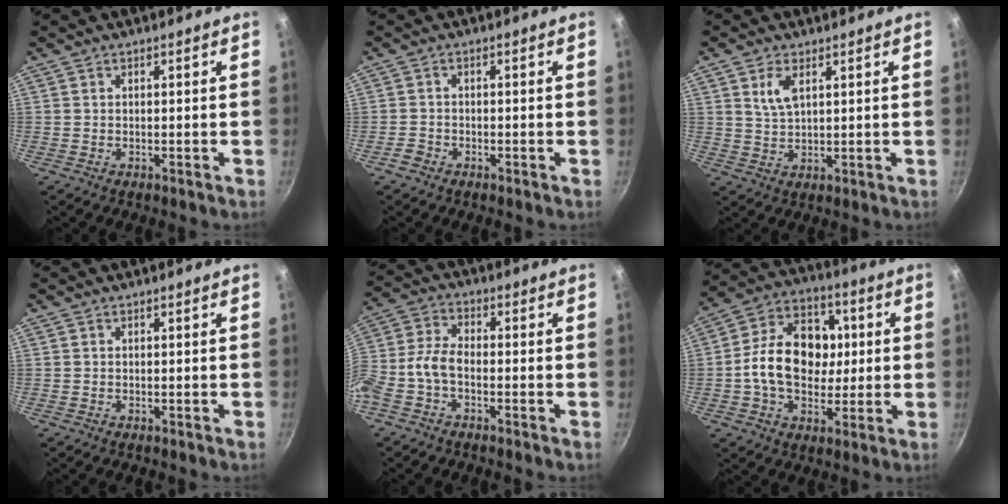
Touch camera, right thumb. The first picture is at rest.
{"total": 1.8, "force": [-1.4, 1.0, 0.5], "torque": [-0.013, 0.012, -0.028]}
{"total": 2.9, "force": [1.4, 1.9, 1.8], "torque": [-0.028, -0.005, 0.026]}
{"total": 0.0}
{"total": 6.5, "force": [-2.8, 3.3, 4.9], "torque": [-0.119, 0.033, -0.070]}
{"total": 16.8, "force": [0.5, 12.4, 11.4], "torque": [-0.153, 0.021, -0.008]}